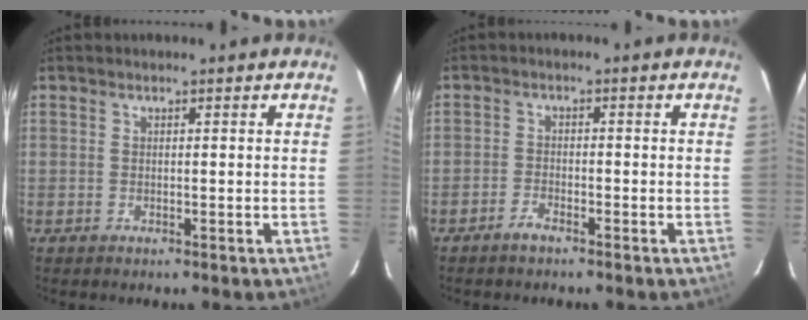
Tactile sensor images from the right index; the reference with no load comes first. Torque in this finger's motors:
{"motor_torque": [0.17, -0.11, -0.01, -0.01]}